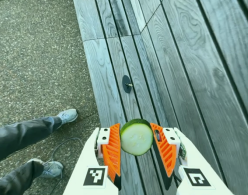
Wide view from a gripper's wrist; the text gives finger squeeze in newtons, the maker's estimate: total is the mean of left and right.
{"total": 12.4, "left": 13.0, "right": 11.8}